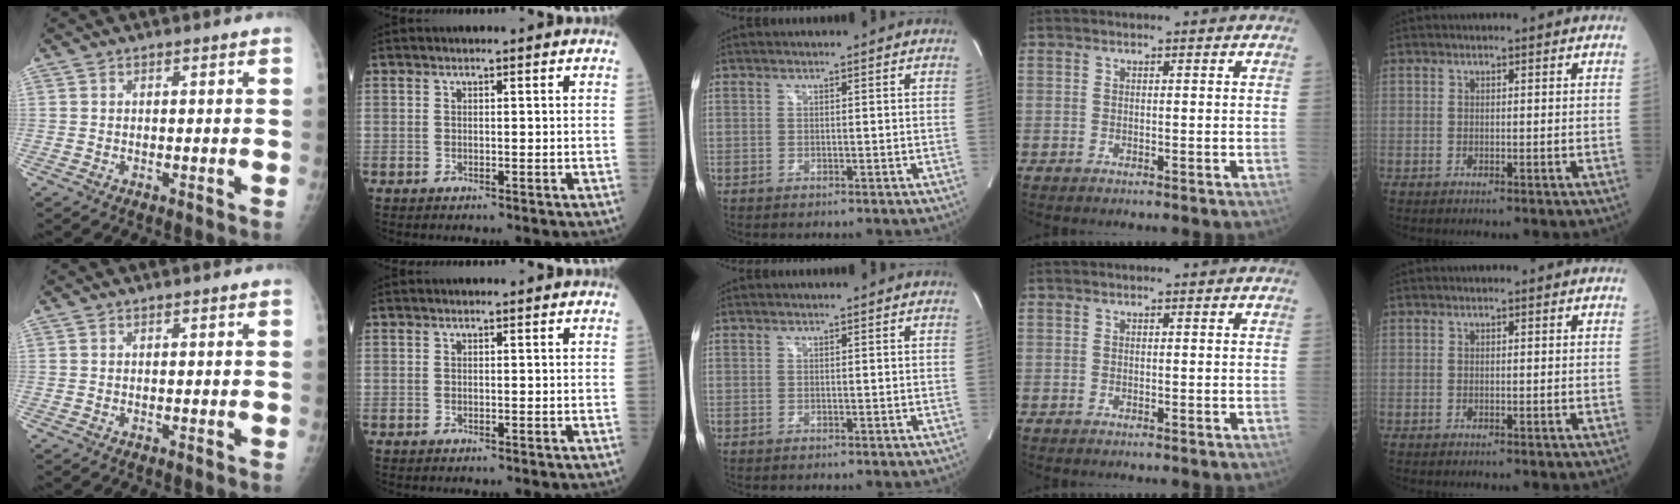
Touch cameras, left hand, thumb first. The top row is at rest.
{}